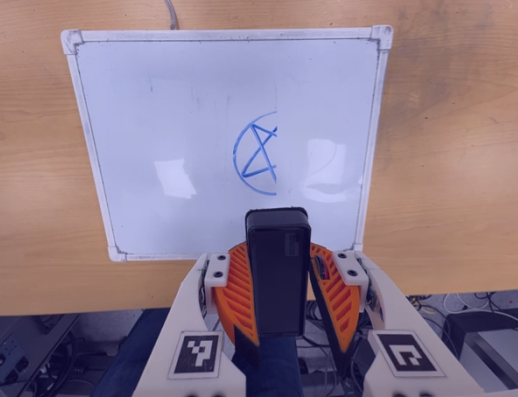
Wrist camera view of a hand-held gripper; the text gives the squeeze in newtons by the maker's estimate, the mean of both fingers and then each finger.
{"total": 7.1, "left": 7.7, "right": 6.5}